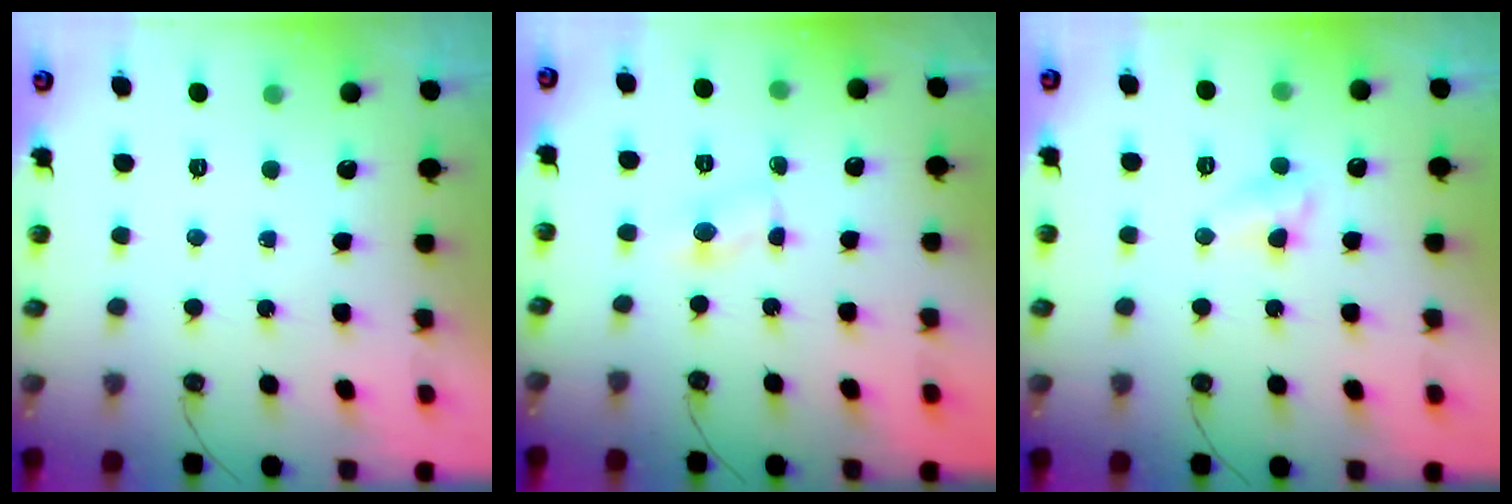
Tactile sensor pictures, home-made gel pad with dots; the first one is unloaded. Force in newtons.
{"total": 2.7, "press": 2.7, "slide": 0.3}
{"total": 4.4, "press": 4.4, "slide": 0.7}